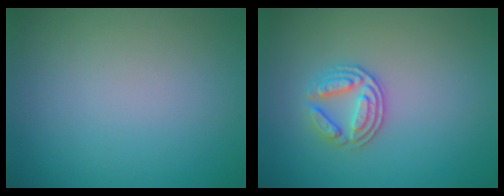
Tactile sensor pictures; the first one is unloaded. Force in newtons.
{"total": 2.9, "press": 2.6, "slide": 1.1}